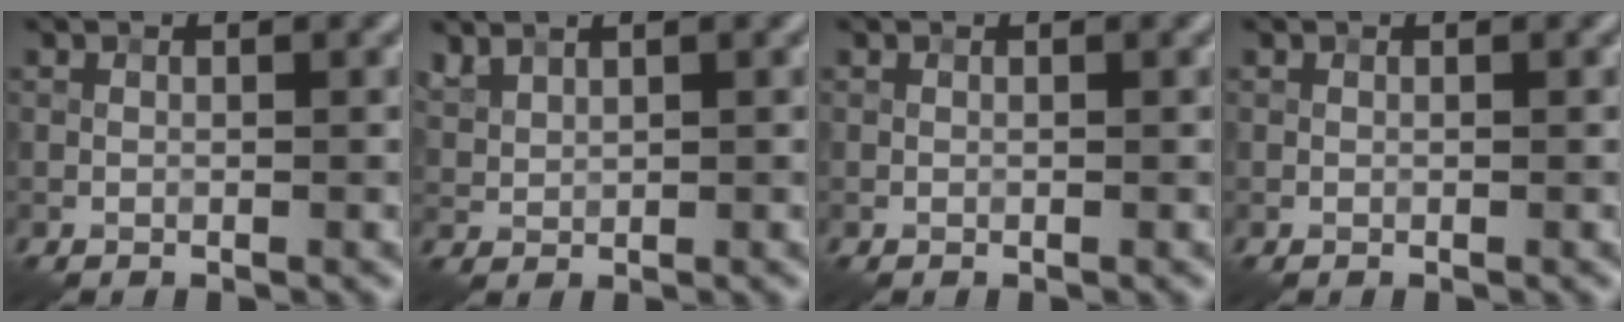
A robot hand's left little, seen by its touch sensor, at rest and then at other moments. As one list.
[{"total": 1.4, "force": [1.2, 0.5, 0.5], "torque": [-0.015, 0.003, 0.032]}, {"total": 0.0}, {"total": 0.0}]